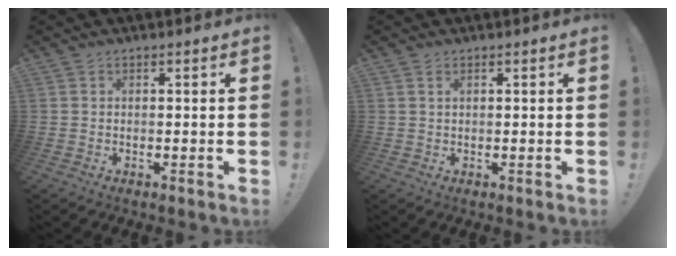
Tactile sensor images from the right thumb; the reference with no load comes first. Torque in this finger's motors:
{"motor_torque": [-0.05, -0.14, -0.16, 0.11, 0.04]}